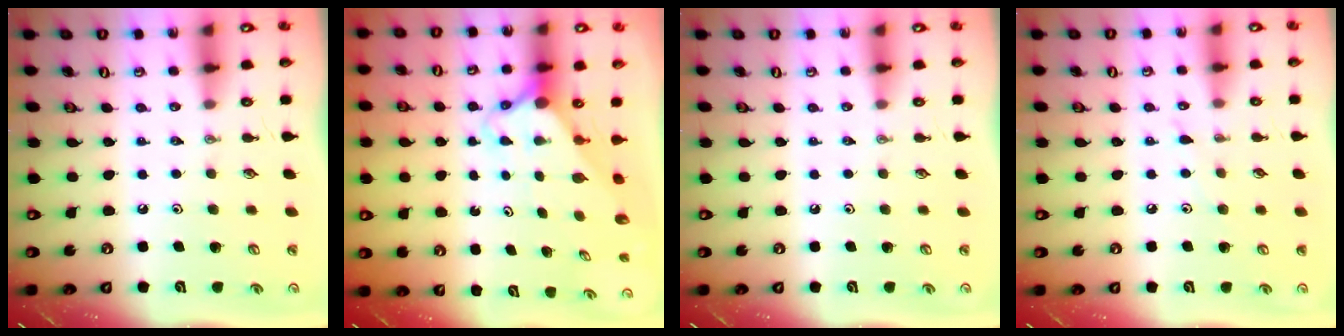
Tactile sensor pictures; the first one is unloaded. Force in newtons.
{"total": 3.0, "press": 3.0, "slide": 0.2}
{"total": 0.0}
{"total": 4.0, "press": 4.0, "slide": 0.4}